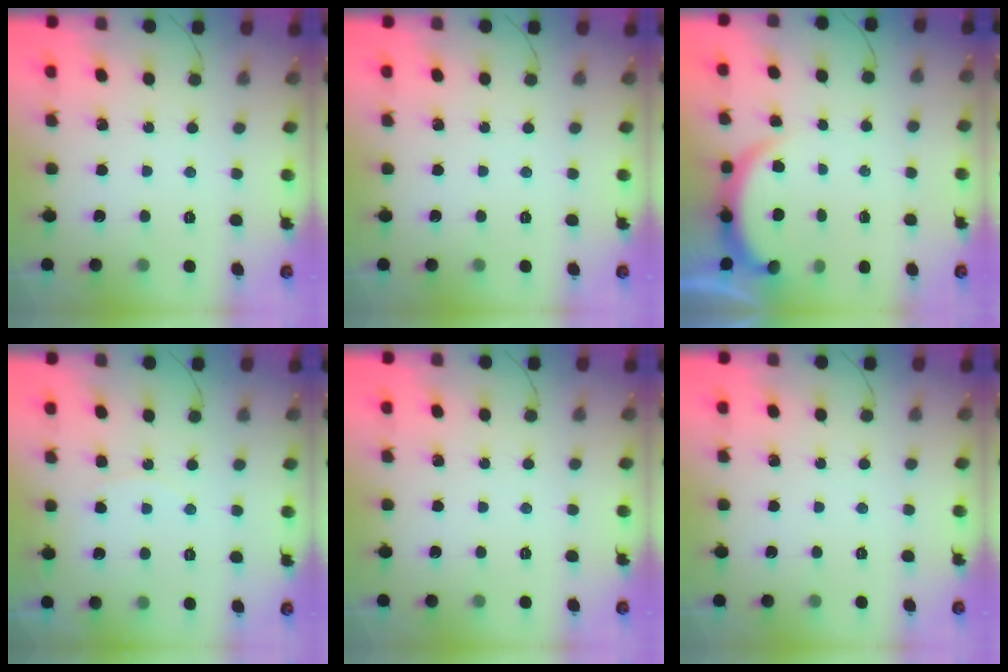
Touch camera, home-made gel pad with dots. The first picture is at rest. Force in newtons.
{"total": 0.0}
{"total": 3.2, "press": 3.2, "slide": 0.6}
{"total": 3.9, "press": 3.9, "slide": 0.5}
{"total": 0.0}
{"total": 0.0}